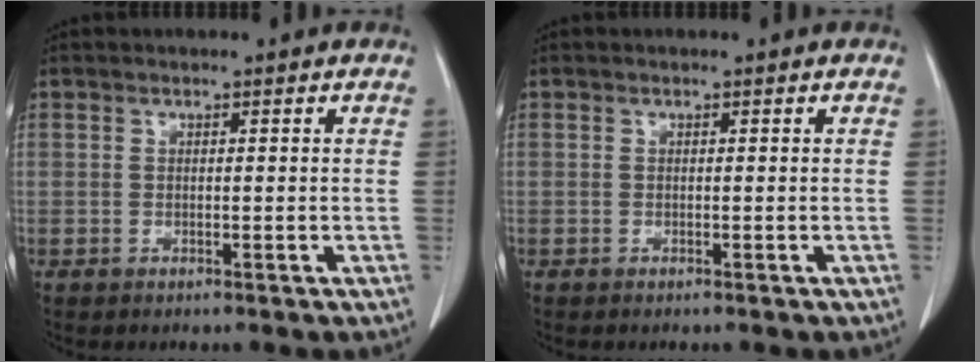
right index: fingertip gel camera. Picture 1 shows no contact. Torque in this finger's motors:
{"motor_torque": [0.06, -0.02, 0.01, 0.01]}